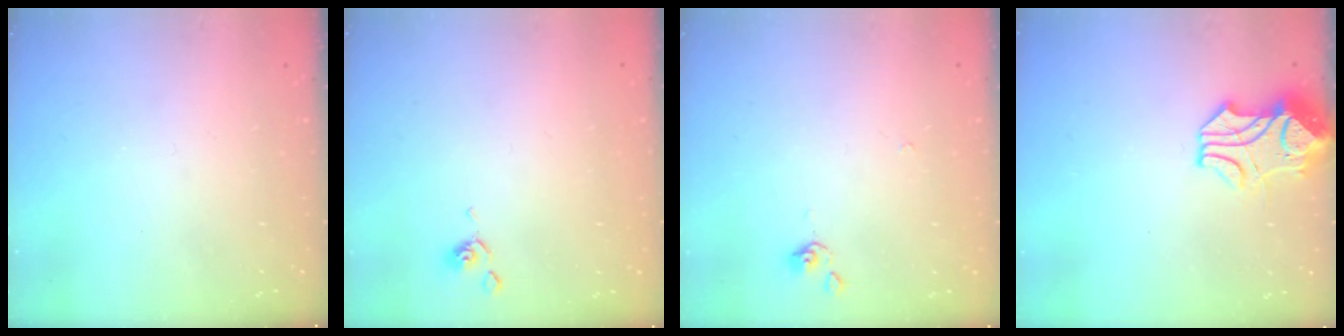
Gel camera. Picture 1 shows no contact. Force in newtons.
{"total": 2.0, "press": 2.0, "slide": 0.2}
{"total": 0.0}
{"total": 2.2, "press": 1.9, "slide": 1.1}